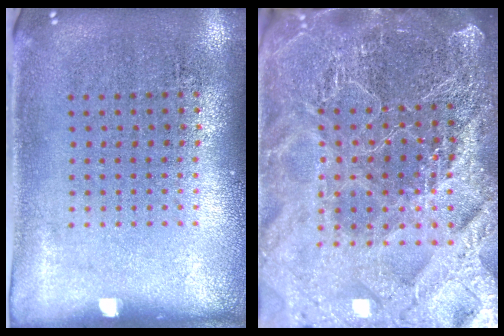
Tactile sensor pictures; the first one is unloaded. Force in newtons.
{"total": 6.1, "press": 5.3, "slide": 3.0}